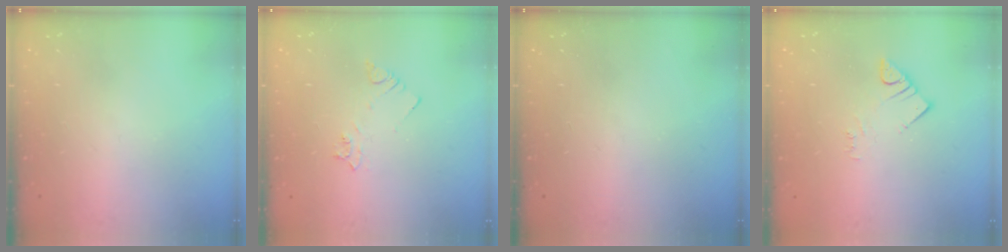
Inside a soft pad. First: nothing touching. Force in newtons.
{"total": 3.3, "press": 3.2, "slide": 0.5}
{"total": 0.0}
{"total": 2.8, "press": 2.8, "slide": 0.2}